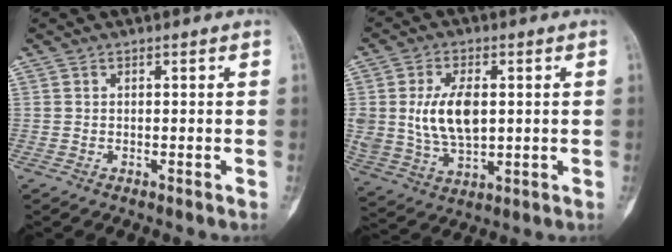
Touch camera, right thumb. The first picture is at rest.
{"total": 11.4, "force": [1.5, 6.6, 9.2], "torque": [-0.170, -0.008, 0.039]}